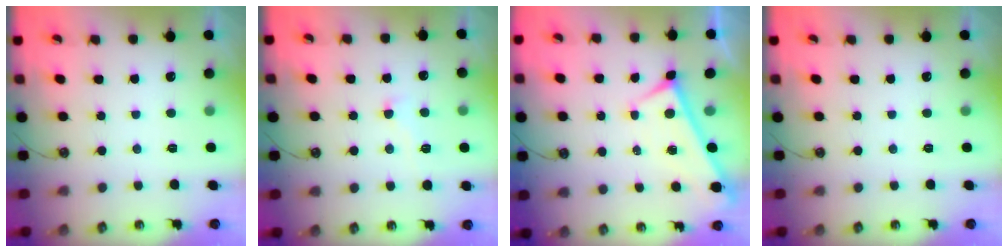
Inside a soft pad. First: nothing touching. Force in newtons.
{"total": 0.8, "press": 0.7, "slide": 0.4}
{"total": 0.0}
{"total": 0.0}